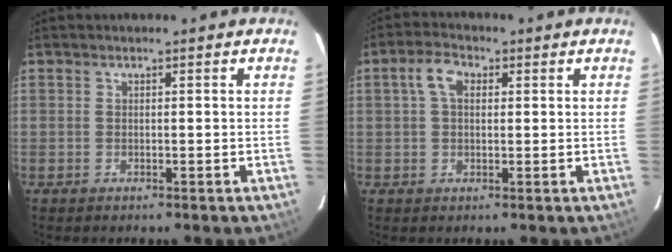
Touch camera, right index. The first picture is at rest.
{"total": 4.4, "force": [1.2, 2.8, 3.2], "torque": [-0.064, 0.016, 0.022]}